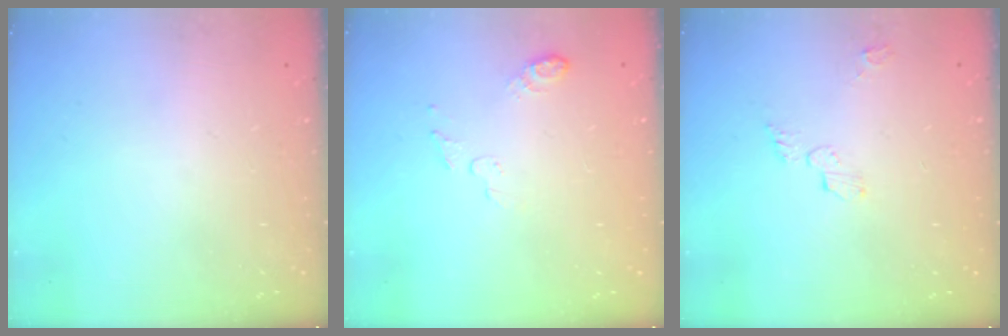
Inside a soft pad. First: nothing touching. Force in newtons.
{"total": 6.3, "press": 6.2, "slide": 1.1}
{"total": 3.7, "press": 3.7, "slide": 0.4}